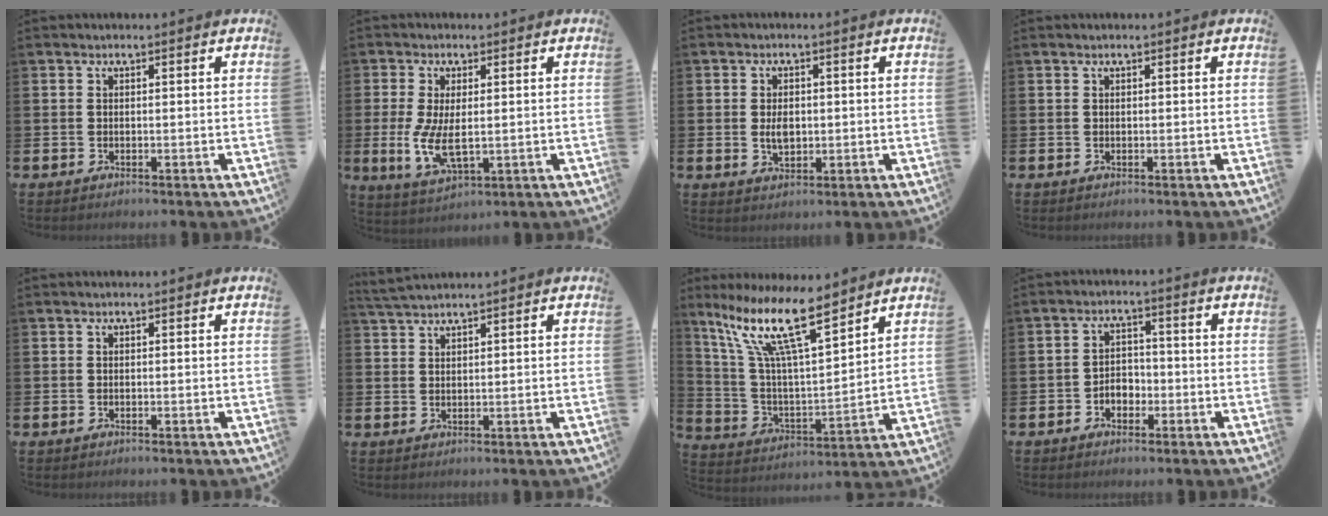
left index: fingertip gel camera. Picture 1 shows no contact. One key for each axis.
{"total": 6.4, "fx": 0.3, "fy": 2.8, "fz": 5.7, "tx": -0.099, "ty": -0.010, "tz": 0.004}
{"total": 2.9, "fx": 0.1, "fy": 1.9, "fz": 2.3, "tx": -0.035, "ty": 0.002, "tz": 0.000}
{"total": 0.0}
{"total": 0.0}
{"total": 1.9, "fx": 1.9, "fy": -0.2, "fz": 0.1, "tx": -0.011, "ty": -0.002, "tz": 0.038}
{"total": 14.2, "fx": 10.0, "fy": 3.5, "fz": 9.5, "tx": -0.209, "ty": -0.038, "tz": 0.175}
{"total": 2.8, "fx": -1.6, "fy": 2.1, "fz": 1.1, "tx": -0.021, "ty": 0.005, "tz": -0.036}